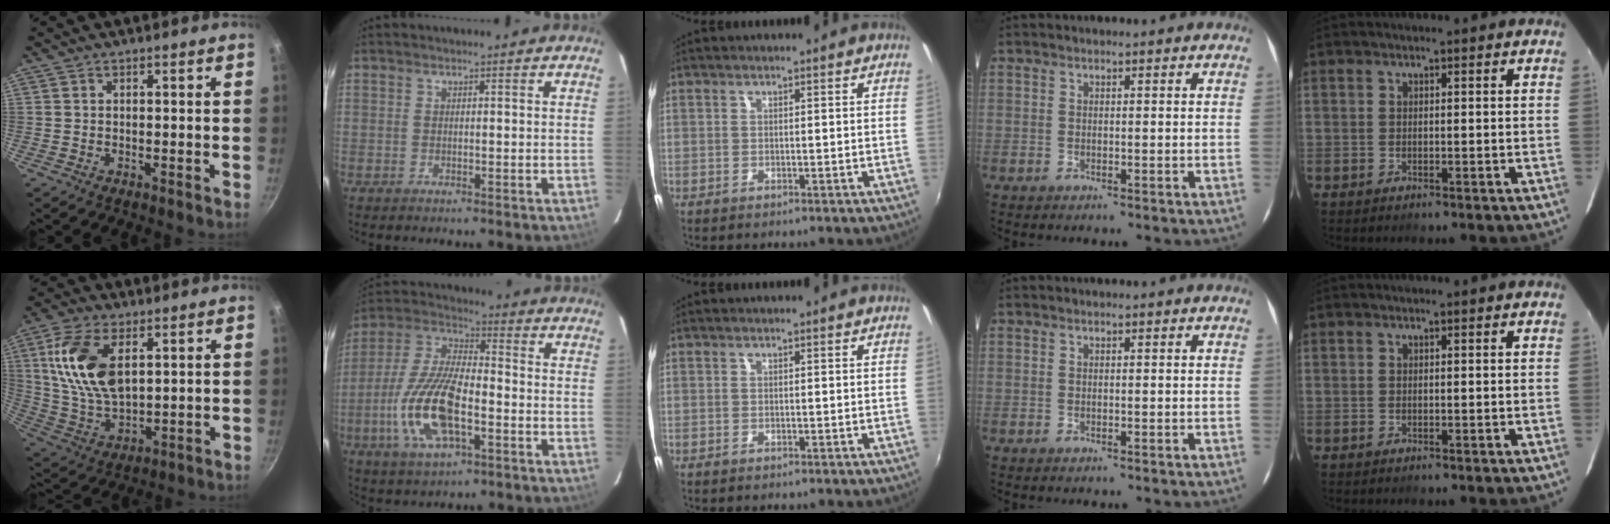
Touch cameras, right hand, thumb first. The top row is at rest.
{"thumb": {"total": 15.5, "force": [4.8, 8.3, 12.2], "torque": [-0.226, -0.014, 0.102]}, "index": {"total": 16.5, "force": [-5.1, 6.3, 14.3], "torque": [-0.308, -0.005, -0.097]}}